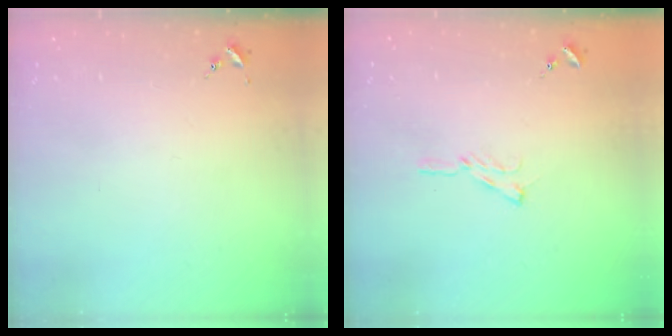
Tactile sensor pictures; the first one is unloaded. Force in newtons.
{"total": 5.8, "press": 5.8, "slide": 0.6}